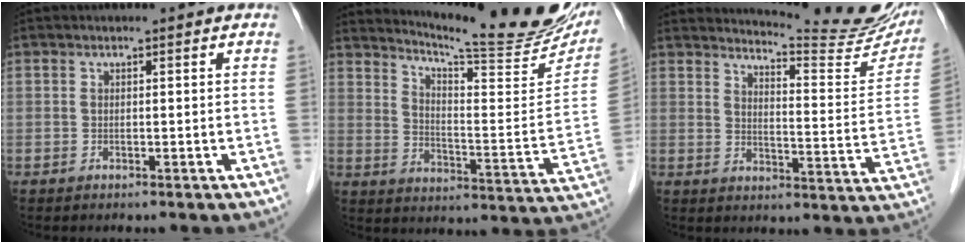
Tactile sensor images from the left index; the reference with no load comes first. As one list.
[{"total": 22.8, "force": [20.5, 1.2, 10.0], "torque": [-0.151, -0.078, 0.266]}, {"total": 17.0, "force": [16.2, 0.9, 5.1], "torque": [-0.074, -0.087, 0.189]}]